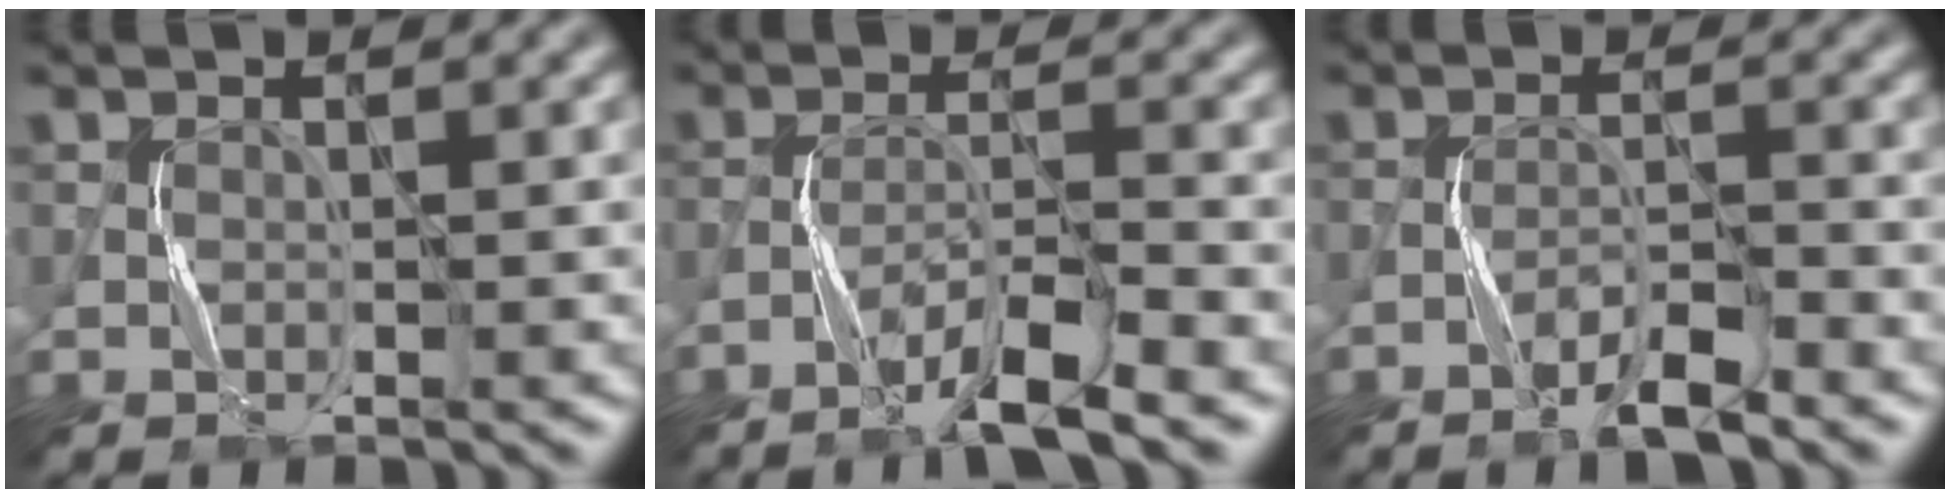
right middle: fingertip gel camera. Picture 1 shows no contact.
{"total": 5.0, "force": [-3.6, 0.4, 3.4], "torque": [-0.063, 0.005, -0.071]}
{"total": 3.3, "force": [-2.5, 0.3, 2.2], "torque": [-0.041, 0.007, -0.050]}